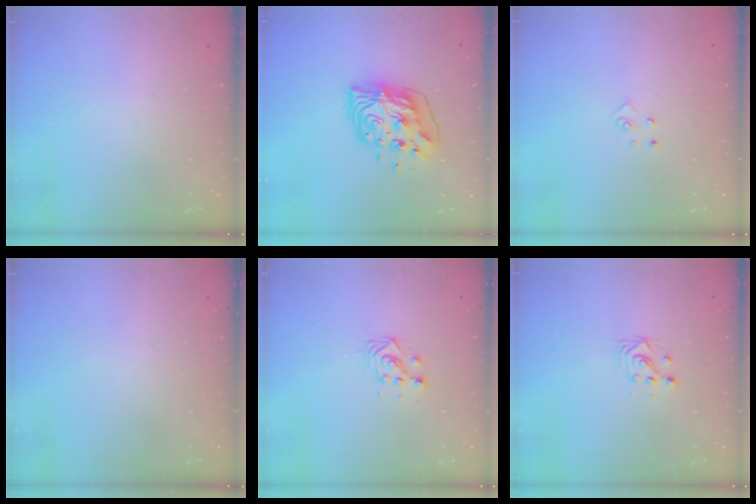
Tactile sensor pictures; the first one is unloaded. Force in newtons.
{"total": 10.6, "press": 10.5, "slide": 1.6}
{"total": 4.3, "press": 4.3, "slide": 0.4}
{"total": 0.0}
{"total": 3.2, "press": 3.2, "slide": 0.5}
{"total": 2.9, "press": 2.9, "slide": 0.2}